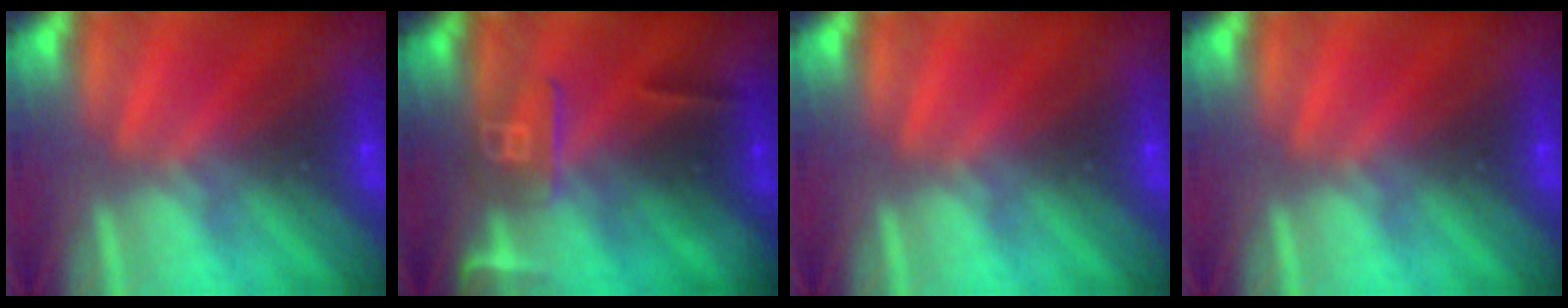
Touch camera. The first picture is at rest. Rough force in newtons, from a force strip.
{"total": 2.7}
{"total": 0.0}
{"total": 0.0}